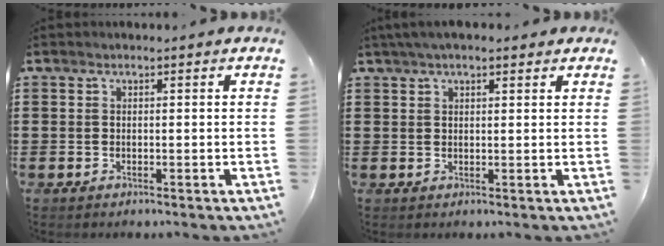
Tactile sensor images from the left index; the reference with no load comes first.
{"total": 2.9, "force": [2.1, 0.9, 1.9], "torque": [-0.041, 0.008, 0.038]}